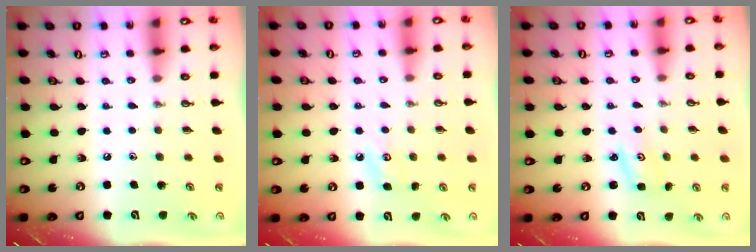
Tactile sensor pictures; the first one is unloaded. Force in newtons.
{"total": 5.1, "press": 5.1, "slide": 0.8}
{"total": 2.0, "press": 2.0, "slide": 0.2}